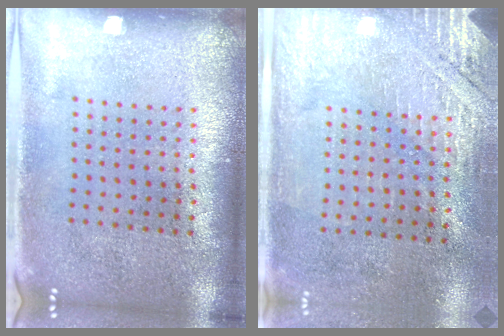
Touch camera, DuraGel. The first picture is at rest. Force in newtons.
{"total": 2.7, "press": 2.4, "slide": 1.2}